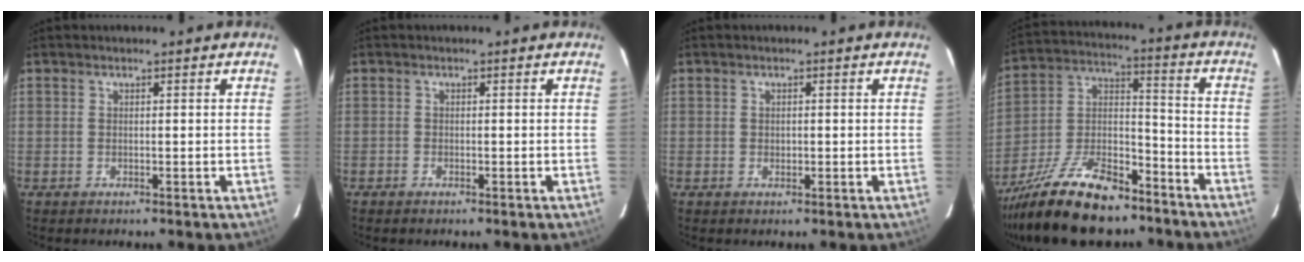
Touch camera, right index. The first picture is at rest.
{"total": 0.6, "force": [-0.6, 0.3, 0.0], "torque": [-0.002, -0.001, -0.013]}
{"total": 0.6, "force": [0.0, 0.6, 0.2], "torque": [-0.001, 0.001, 0.001]}
{"total": 20.1, "force": [-14.3, 8.8, 10.9], "torque": [-0.230, 0.005, -0.243]}